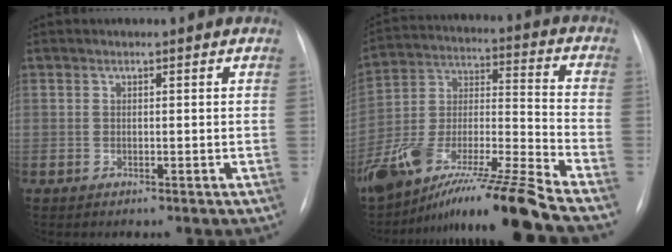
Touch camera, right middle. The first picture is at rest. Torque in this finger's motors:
{"motor_torque": [1.05, -1.08, 0.37, 0.15]}